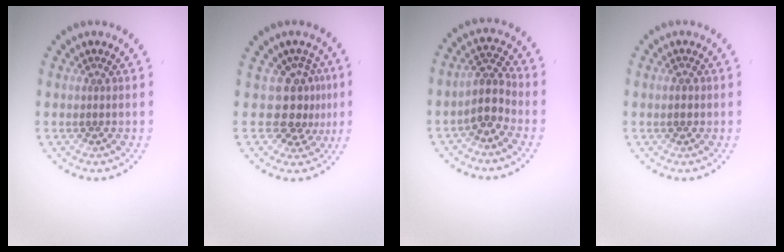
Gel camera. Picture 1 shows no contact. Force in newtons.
{"total": 3.4, "press": 2.6, "slide": 2.3}
{"total": 2.7, "press": 2.2, "slide": 1.6}
{"total": 1.1, "press": 1.1, "slide": 0.2}